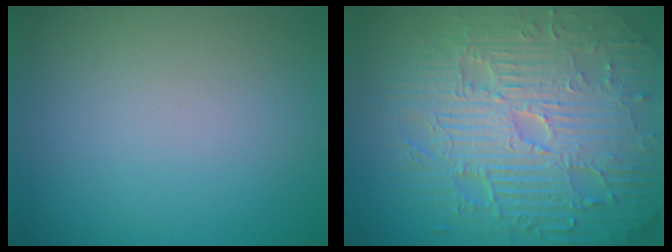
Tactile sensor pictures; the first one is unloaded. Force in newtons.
{"total": 11.3, "press": 7.4, "slide": 8.6}